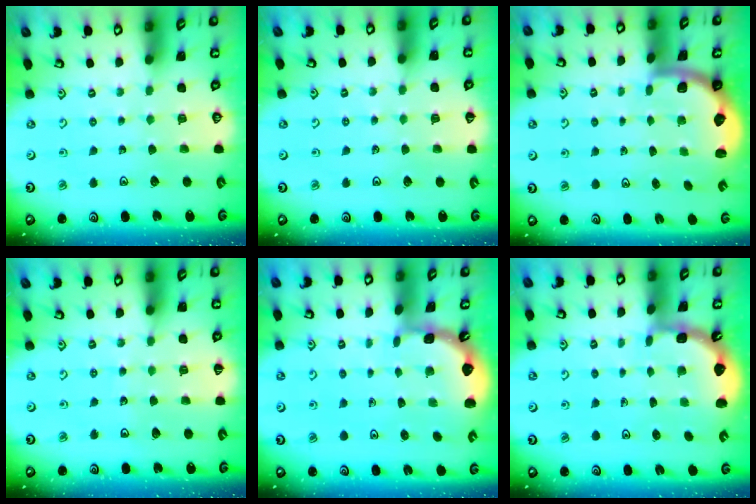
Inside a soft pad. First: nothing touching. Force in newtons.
{"total": 1.3, "press": 1.3, "slide": 0.2}
{"total": 1.9, "press": 1.8, "slide": 0.5}
{"total": 2.5, "press": 2.5, "slide": 0.2}
{"total": 0.9, "press": 0.9, "slide": 0.2}
{"total": 2.0, "press": 2.0, "slide": 0.2}